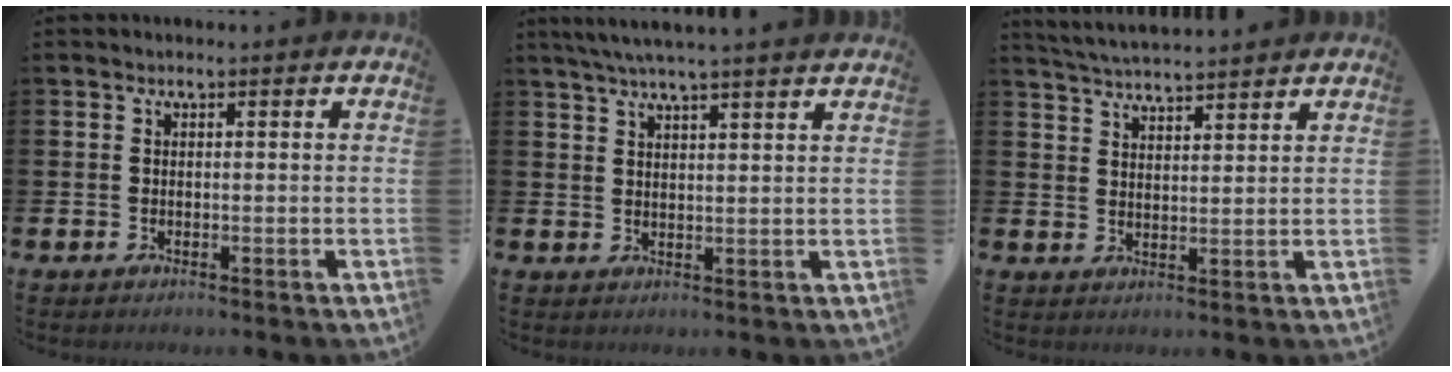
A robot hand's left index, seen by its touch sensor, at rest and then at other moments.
{"total": 4.8, "force": [4.4, -0.6, 1.8], "torque": [-0.050, -0.009, 0.081]}
{"total": 4.2, "force": [4.2, -0.1, 0.2], "torque": [-0.011, -0.027, 0.074]}